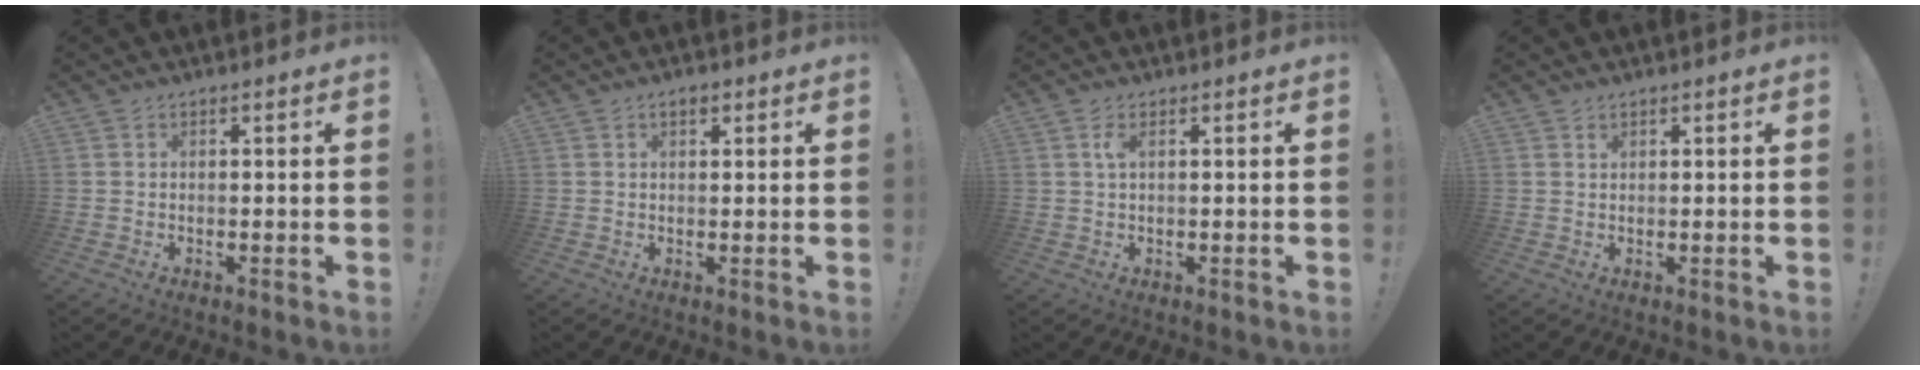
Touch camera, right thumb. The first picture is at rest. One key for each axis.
{"total": 1.8, "fx": 1.0, "fy": 1.0, "fz": 1.2, "tx": -0.023, "ty": 0.000, "tz": 0.016}
{"total": 2.1, "fx": 0.6, "fy": 0.7, "fz": 1.8, "tx": -0.030, "ty": 0.001, "tz": 0.008}
{"total": 0.7, "fx": 0.6, "fy": 0.4, "fz": 0.1, "tx": 0.002, "ty": -0.003, "tz": 0.010}